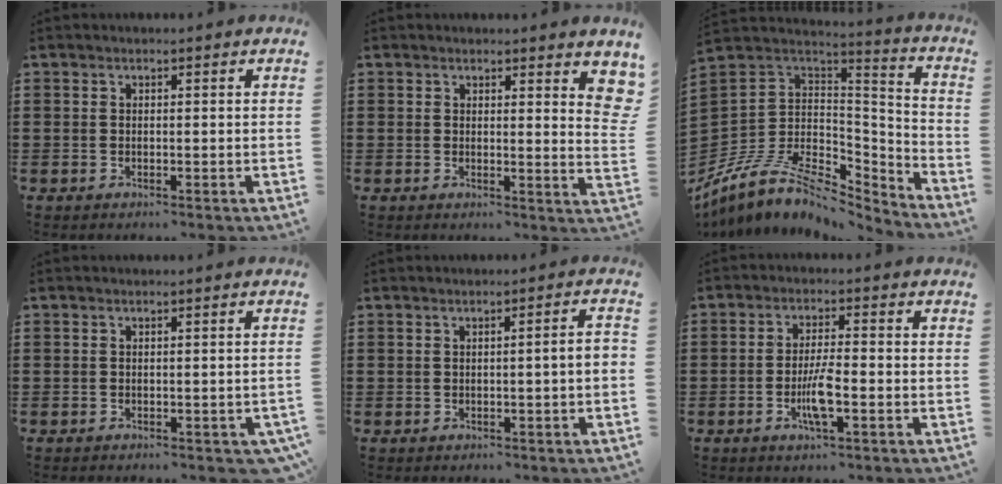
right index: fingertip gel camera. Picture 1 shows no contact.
{"total": 2.8, "force": [2.2, 0.6, 1.7], "torque": [-0.025, -0.003, 0.037]}
{"total": 8.6, "force": [-4.9, 5.2, 4.9], "torque": [-0.121, -0.010, -0.097]}
{"total": 0.8, "force": [-0.7, 0.2, 0.2], "torque": [-0.008, -0.002, -0.014]}
{"total": 1.9, "force": [-0.5, -0.1, 1.8], "torque": [-0.028, -0.004, -0.011]}
{"total": 5.0, "force": [-1.8, 0.8, 4.6], "torque": [-0.099, -0.008, -0.038]}